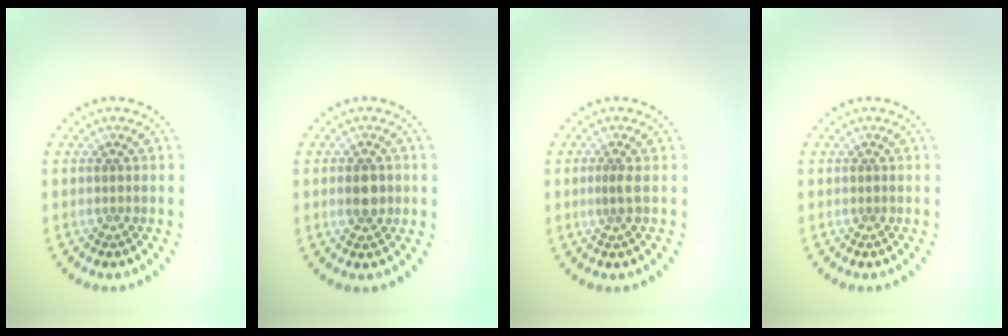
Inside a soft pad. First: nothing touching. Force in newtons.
{"total": 2.9, "press": 2.9, "slide": 0.0}
{"total": 1.0, "press": 0.6, "slide": 0.8}
{"total": 0.0}